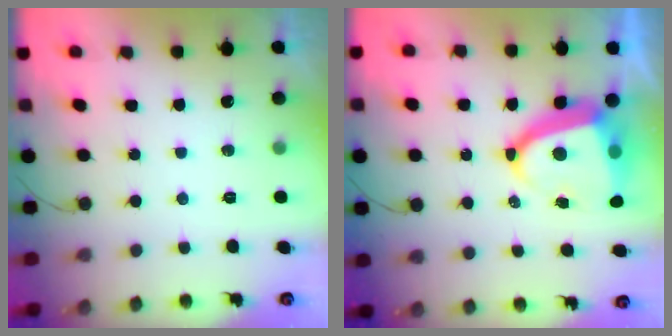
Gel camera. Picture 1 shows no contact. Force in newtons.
{"total": 14.3, "press": 14.2, "slide": 1.6}